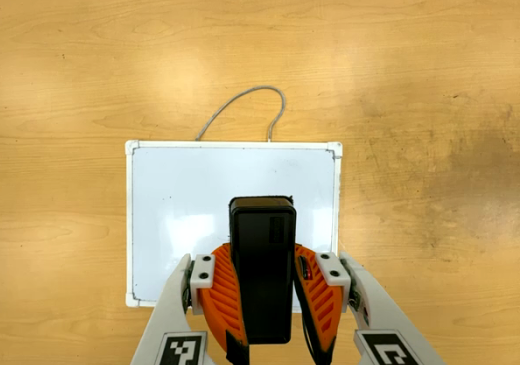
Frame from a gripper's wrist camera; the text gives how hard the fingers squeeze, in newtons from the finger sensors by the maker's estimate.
{"total": 10.7, "left": 9.2, "right": 12.3}